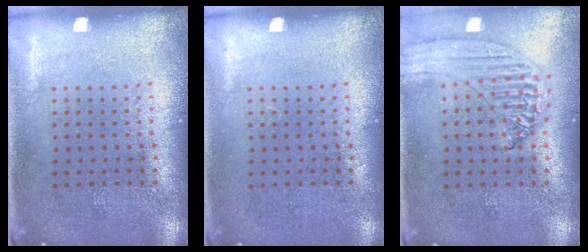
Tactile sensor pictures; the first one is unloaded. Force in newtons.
{"total": 0.0}
{"total": 1.3, "press": 1.3, "slide": 0.1}